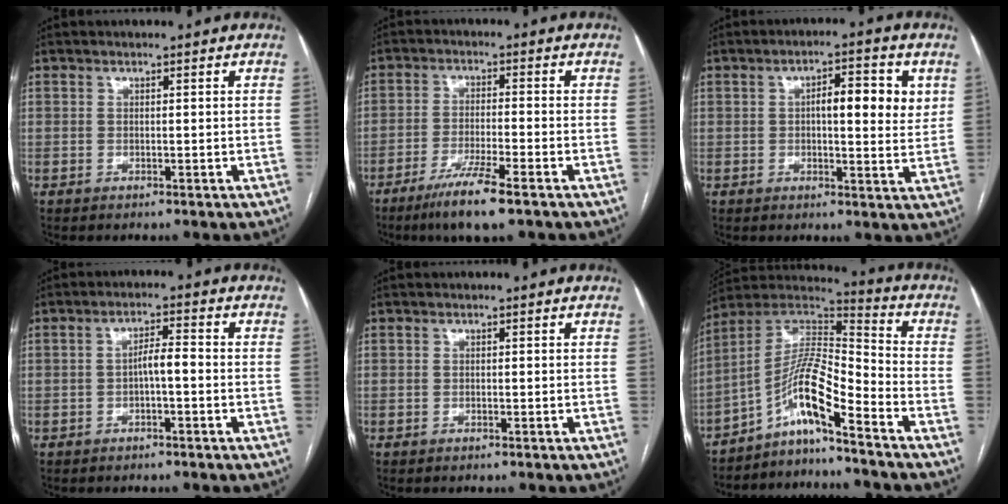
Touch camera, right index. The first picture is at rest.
{"total": 8.0, "force": [-5.2, 0.1, 6.0], "torque": [-0.114, -0.020, -0.092]}
{"total": 7.9, "force": [2.0, 2.3, 7.3], "torque": [-0.102, 0.010, 0.025]}
{"total": 3.2, "force": [-0.8, 0.6, 3.0], "torque": [-0.050, 0.010, -0.012]}
{"total": 0.0}
{"total": 10.9, "force": [-6.7, 0.9, 8.6], "torque": [-0.168, 0.025, -0.126]}